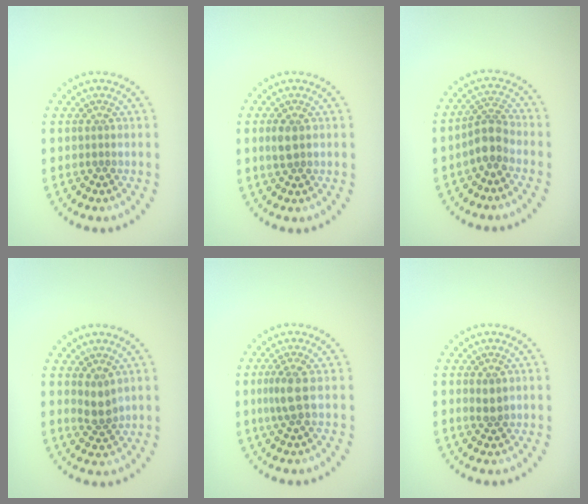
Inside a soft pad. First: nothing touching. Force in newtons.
{"total": 1.7, "press": 1.7, "slide": 0.1}
{"total": 2.8, "press": 2.3, "slide": 1.7}
{"total": 2.0, "press": 1.6, "slide": 1.1}
{"total": 2.1, "press": 1.8, "slide": 1.2}
{"total": 1.4, "press": 1.4, "slide": 0.1}